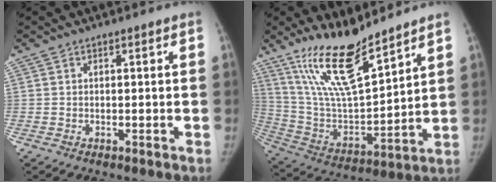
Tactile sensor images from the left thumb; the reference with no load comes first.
{"total": 17.6, "force": [13.1, 4.2, 10.9], "torque": [-0.178, -0.078, 0.259]}